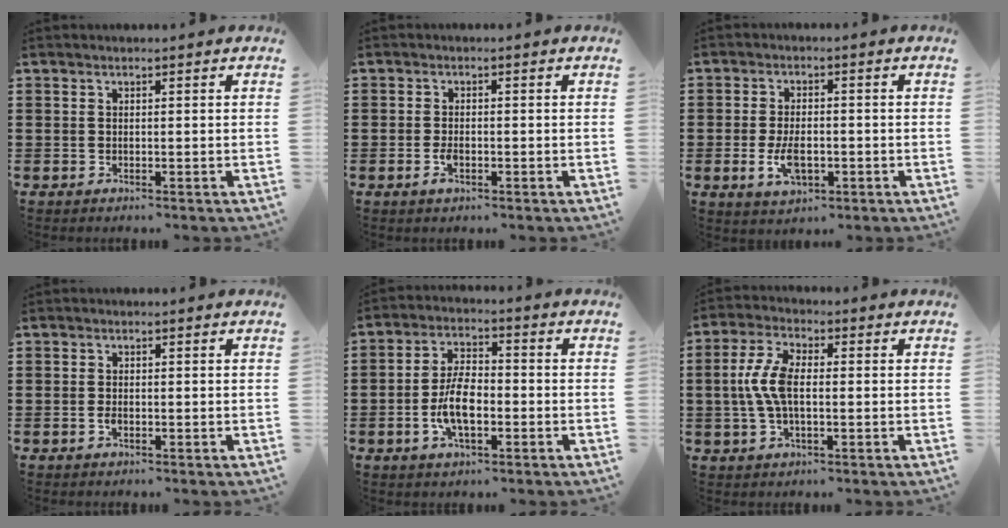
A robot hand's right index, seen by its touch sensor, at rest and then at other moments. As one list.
[{"total": 2.1, "force": [-0.9, 0.8, 1.8], "torque": [-0.042, -0.006, -0.017]}, {"total": 4.9, "force": [-1.4, 2.5, 4.0], "torque": [-0.090, -0.005, -0.027]}, {"total": 1.0, "force": [-0.5, 0.4, 0.8], "torque": [-0.025, -0.010, -0.009]}, {"total": 7.3, "force": [-1.9, 3.4, 6.2], "torque": [-0.138, -0.001, -0.040]}, {"total": 6.9, "force": [-0.2, 3.0, 6.2], "torque": [-0.150, -0.003, -0.013]}]